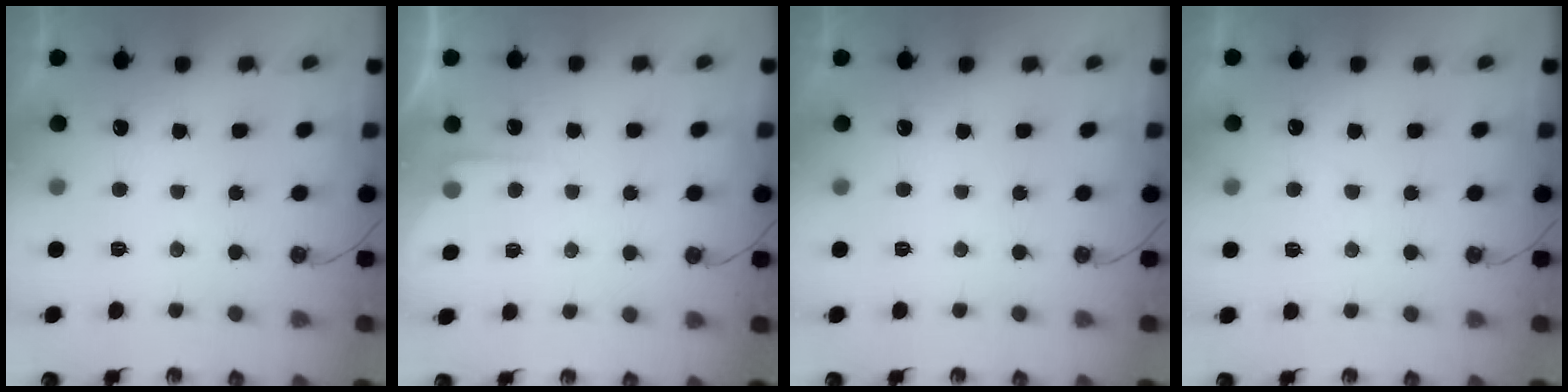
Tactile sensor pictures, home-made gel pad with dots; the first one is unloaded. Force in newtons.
{"total": 3.2, "press": 3.1, "slide": 0.5}
{"total": 0.0}
{"total": 5.3, "press": 5.3, "slide": 0.7}